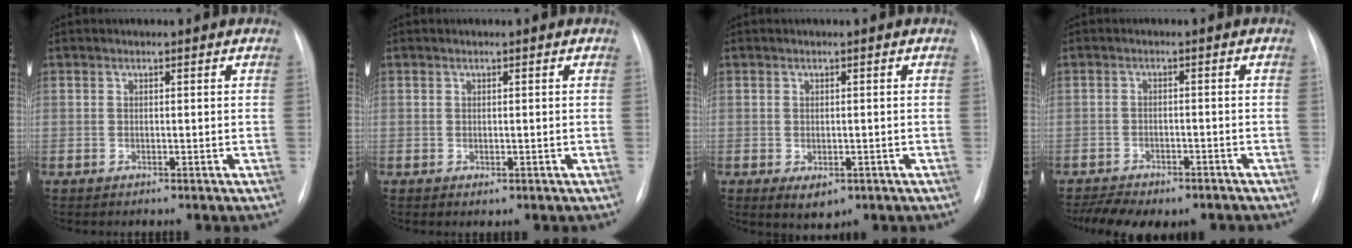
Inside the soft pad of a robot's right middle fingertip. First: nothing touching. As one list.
[{"total": 0.5, "force": [-0.1, 0.4, 0.4], "torque": [-0.007, -0.002, 0.002]}, {"total": 3.4, "force": [-1.5, 2.1, 2.3], "torque": [-0.032, -0.004, -0.007]}, {"total": 11.1, "force": [-8.6, 4.7, 5.1], "torque": [-0.092, 0.007, -0.115]}]